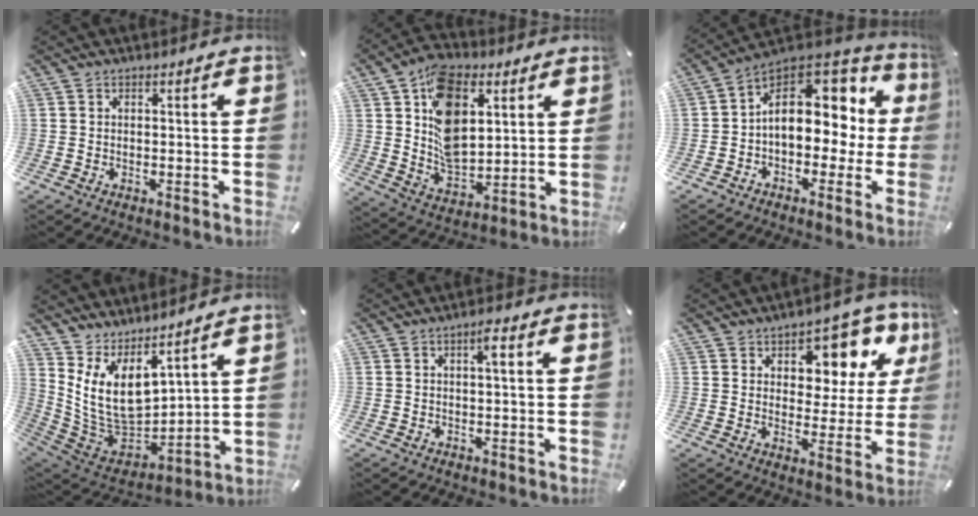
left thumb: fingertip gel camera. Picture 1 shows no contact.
{"total": 15.7, "force": [5.6, 10.2, 10.5], "torque": [-0.201, -0.010, 0.104]}
{"total": 14.7, "force": [2.7, 10.5, 9.9], "torque": [-0.149, -0.018, 0.049]}
{"total": 12.2, "force": [5.1, 7.5, 8.1], "torque": [-0.185, -0.068, 0.106]}
{"total": 2.7, "force": [0.4, 0.4, 2.6], "torque": [-0.052, 0.007, 0.004]}
{"total": 11.8, "force": [6.8, 7.5, 6.1], "torque": [-0.071, -0.052, 0.115]}